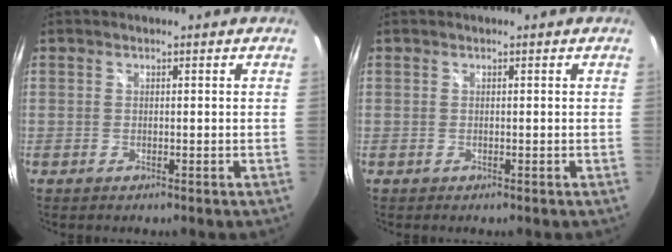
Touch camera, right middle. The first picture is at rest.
{"total": 0.0}